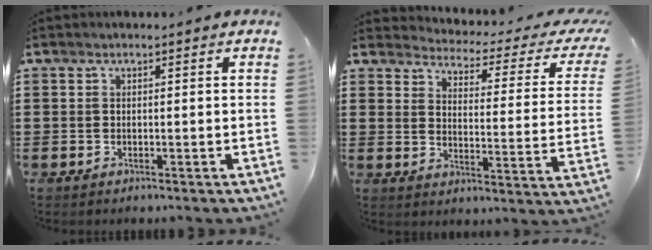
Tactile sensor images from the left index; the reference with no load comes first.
{"total": 2.6, "force": [2.4, 0.2, 1.0], "torque": [-0.042, -0.028, 0.032]}